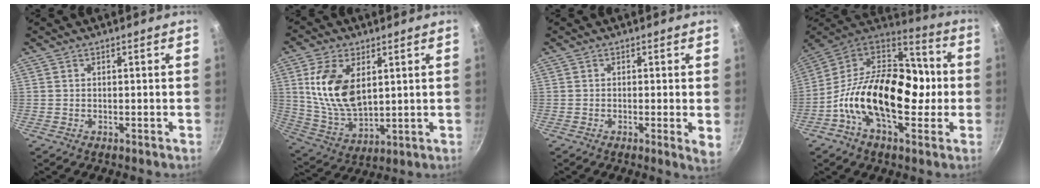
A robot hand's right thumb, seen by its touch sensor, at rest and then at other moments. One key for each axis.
{"total": 14.2, "fx": 3.7, "fy": 8.2, "fz": 10.9, "tx": -0.197, "ty": -0.024, "tz": 0.084}
{"total": 3.4, "fx": -0.1, "fy": 0.6, "fz": 3.3, "tx": -0.043, "ty": -0.014, "tz": -0.007}
{"total": 24.9, "fx": -3.0, "fy": 15.1, "fz": 19.6, "tx": -0.291, "ty": 0.052, "tz": -0.068}